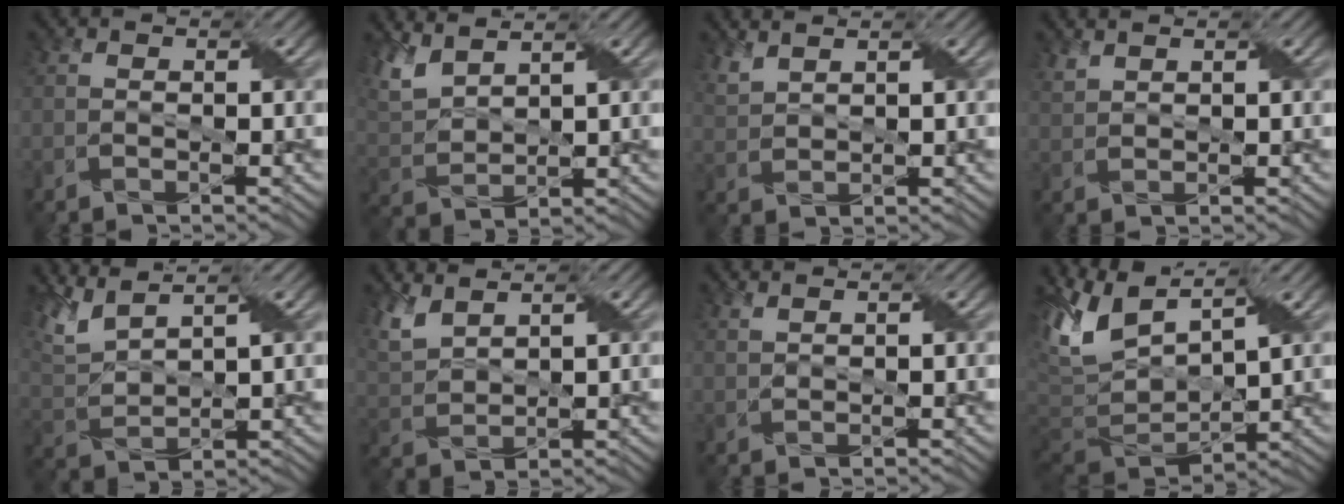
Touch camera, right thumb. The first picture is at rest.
{"total": 5.8, "force": [4.3, 2.0, 3.3], "torque": [-0.100, 0.010, 0.091]}
{"total": 2.6, "force": [2.2, 0.5, 1.2], "torque": [-0.040, 0.005, 0.055]}
{"total": 1.7, "force": [1.5, 0.4, 0.6], "torque": [-0.025, 0.005, 0.038]}
{"total": 6.7, "force": [4.9, 1.7, 4.2], "torque": [-0.120, 0.016, 0.103]}
{"total": 5.2, "force": [3.8, 1.9, 3.0], "torque": [-0.091, 0.007, 0.082]}
{"total": 1.3, "force": [1.1, 0.1, 0.7], "torque": [-0.020, 0.002, 0.023]}
{"total": 10.1, "force": [3.7, 5.1, 7.9], "torque": [-0.202, 0.011, 0.063]}